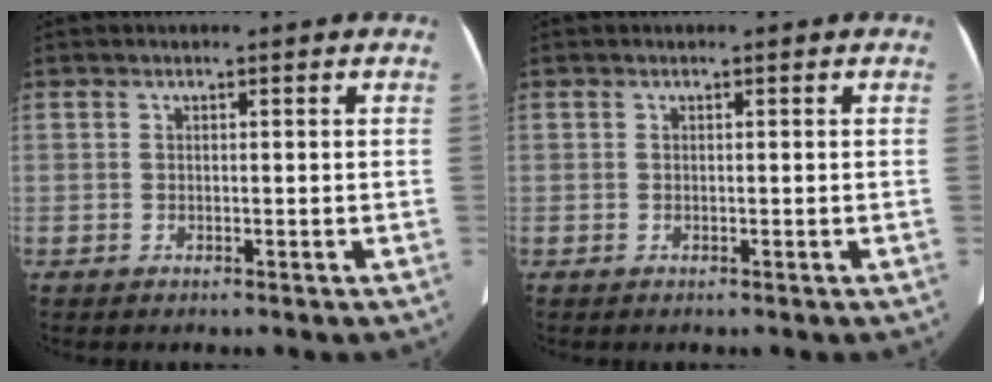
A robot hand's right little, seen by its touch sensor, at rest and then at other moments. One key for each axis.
{"total": 0.0}